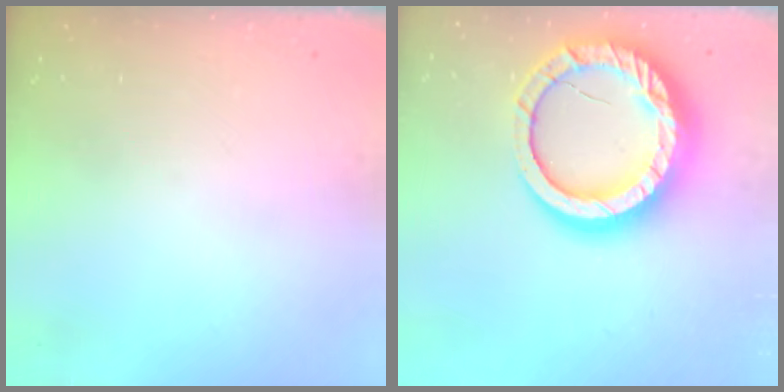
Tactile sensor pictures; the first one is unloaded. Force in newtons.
{"total": 22.6, "press": 22.5, "slide": 2.2}